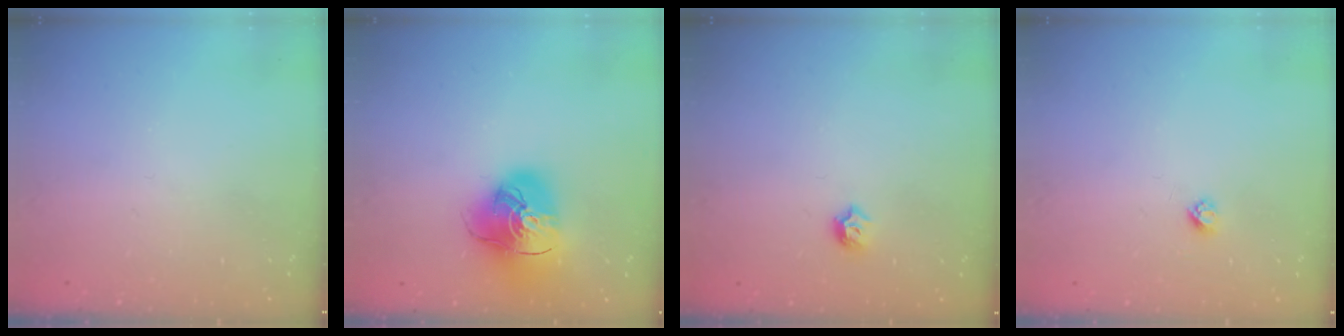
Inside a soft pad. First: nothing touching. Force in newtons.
{"total": 16.9, "press": 16.8, "slide": 2.0}
{"total": 5.3, "press": 5.3, "slide": 0.9}
{"total": 2.7, "press": 2.6, "slide": 0.3}